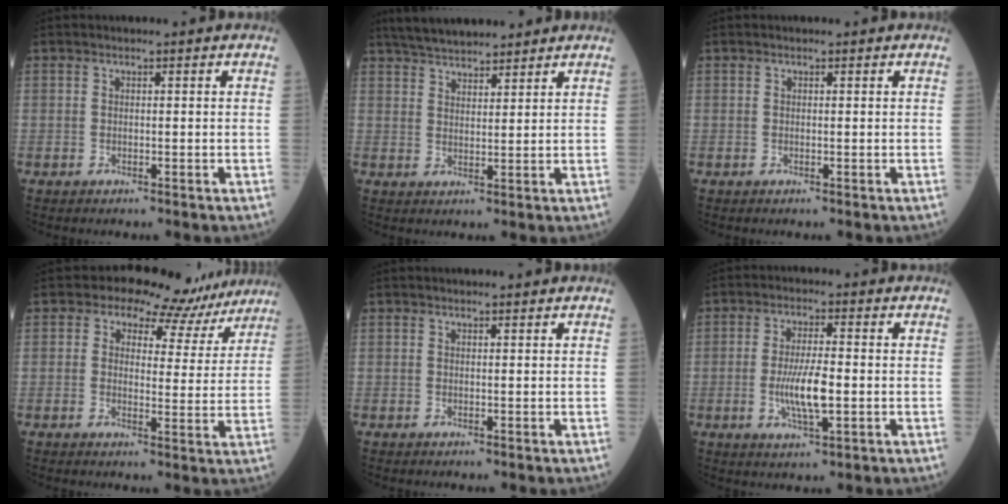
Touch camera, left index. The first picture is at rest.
{"total": 9.1, "force": [8.2, 2.0, 3.4], "torque": [-0.049, 0.025, 0.135]}
{"total": 0.0}
{"total": 10.3, "force": [8.4, 5.5, 2.3], "torque": [0.001, 0.009, 0.075]}
{"total": 1.3, "force": [1.3, 0.1, 0.4], "torque": [-0.001, 0.009, 0.019]}
{"total": 6.4, "force": [-1.1, 1.2, 6.2], "torque": [-0.119, -0.008, -0.020]}